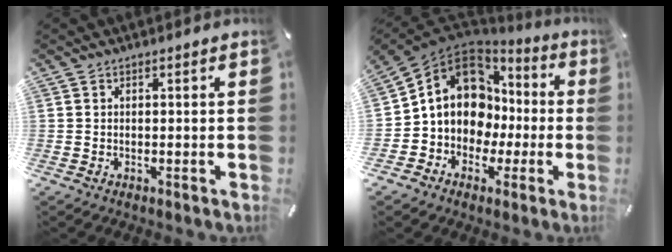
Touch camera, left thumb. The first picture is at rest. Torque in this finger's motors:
{"motor_torque": [0.33, 2.42, 1.67, 1.10, 0.57]}